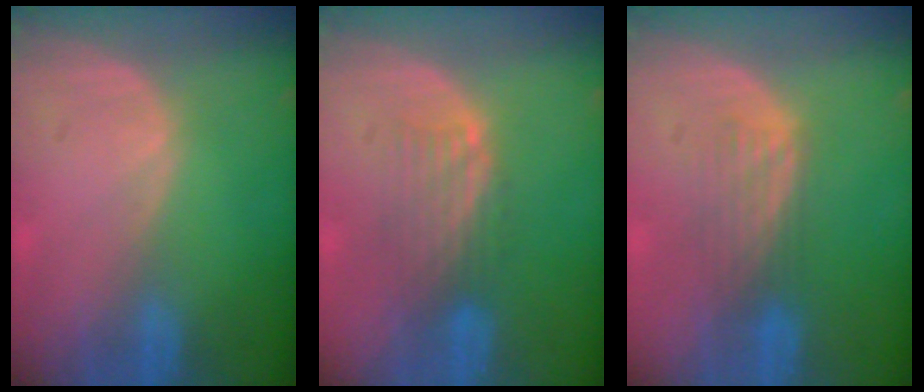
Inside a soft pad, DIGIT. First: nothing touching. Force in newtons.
{"total": 4.7, "press": 4.1, "slide": 2.4}
{"total": 4.3, "press": 3.6, "slide": 2.3}